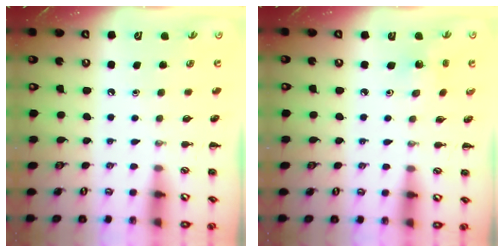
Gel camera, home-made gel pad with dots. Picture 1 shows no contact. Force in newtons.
{"total": 1.4, "press": 1.2, "slide": 0.6}